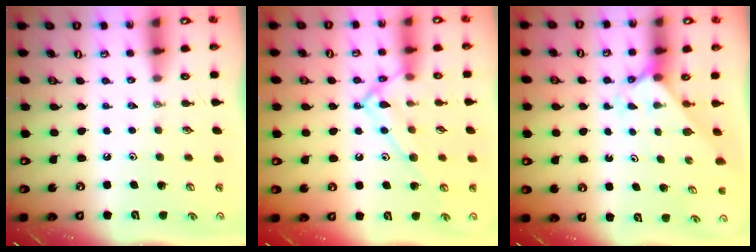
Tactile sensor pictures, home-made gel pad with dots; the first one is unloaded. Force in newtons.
{"total": 12.3, "press": 12.3, "slide": 1.0}
{"total": 2.1, "press": 2.1, "slide": 0.2}